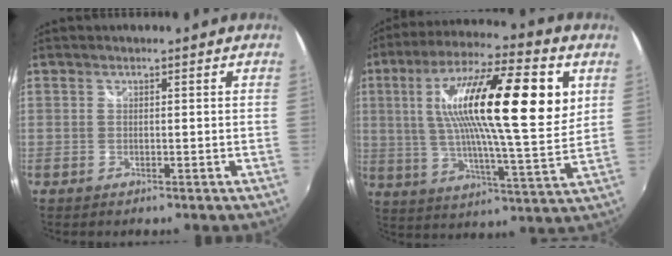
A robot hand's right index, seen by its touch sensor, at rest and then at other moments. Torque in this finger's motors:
{"motor_torque": [2.14, 0.00, 1.05, 0.21]}